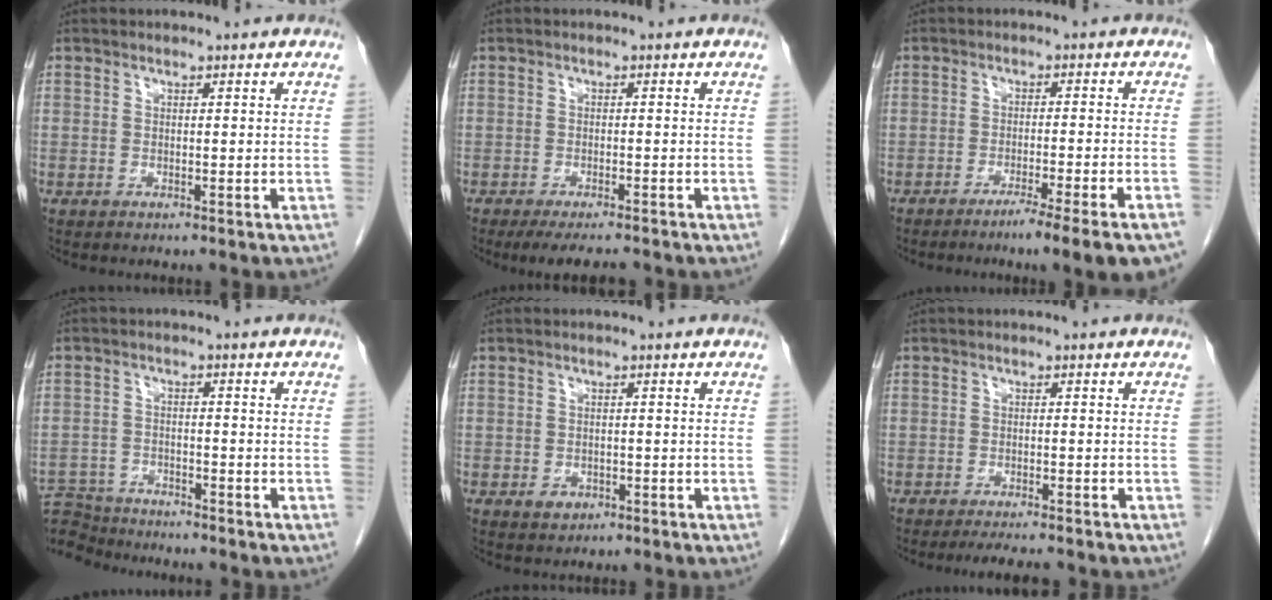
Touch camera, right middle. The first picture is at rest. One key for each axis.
{"total": 6.3, "fx": -5.4, "fy": 1.0, "fz": 3.1, "tx": -0.041, "ty": -0.011, "tz": -0.081}
{"total": 9.1, "fx": -6.3, "fy": -0.9, "fz": 6.5, "tx": -0.073, "ty": -0.017, "tz": -0.088}
{"total": 8.6, "fx": -8.4, "fy": 1.8, "fz": 0.7, "tx": -0.017, "ty": 0.005, "tz": -0.150}
{"total": 1.9, "fx": -0.9, "fy": 1.4, "fz": 0.8, "tx": -0.014, "ty": 0.002, "tz": -0.004}
{"total": 3.9, "fx": -3.5, "fy": 0.2, "fz": 1.7, "tx": -0.027, "ty": -0.011, "tz": -0.052}